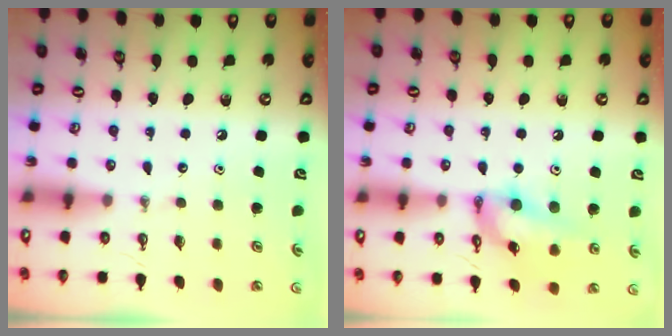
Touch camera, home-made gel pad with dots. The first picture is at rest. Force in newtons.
{"total": 13.1, "press": 13.0, "slide": 1.2}